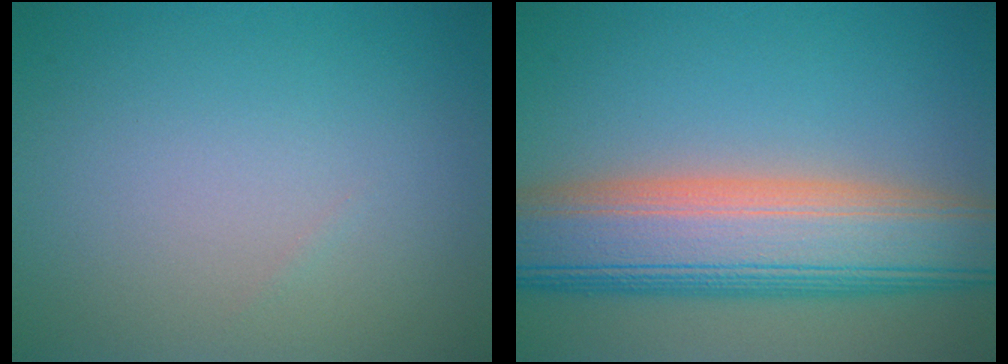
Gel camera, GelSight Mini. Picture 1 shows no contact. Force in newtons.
{"total": 11.6, "press": 11.6, "slide": 0.5}